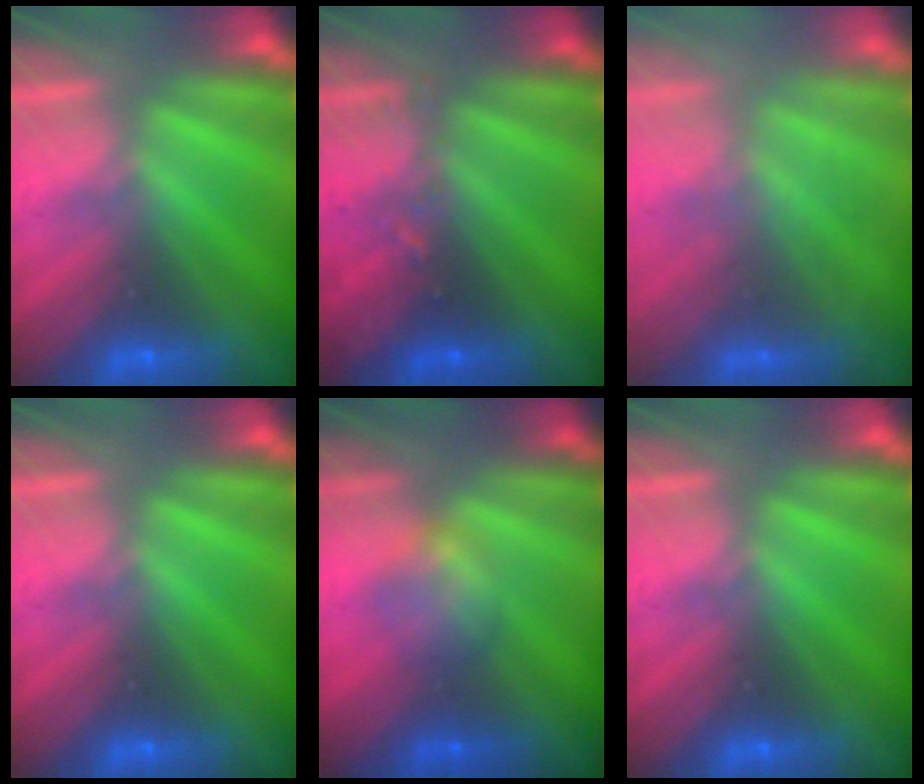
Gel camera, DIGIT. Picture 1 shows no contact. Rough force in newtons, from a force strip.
{"total": 2.9}
{"total": 2.3}
{"total": 0.0}
{"total": 2.3}
{"total": 0.0}